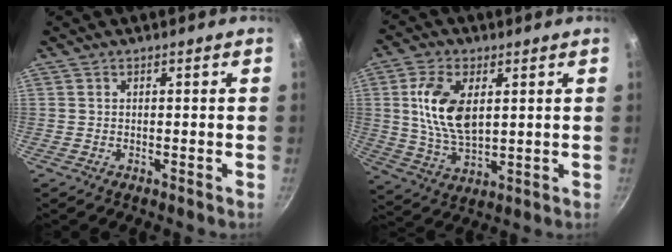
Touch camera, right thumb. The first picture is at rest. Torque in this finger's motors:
{"motor_torque": [0.57, 0.66, 1.33, 0.00, 0.14]}